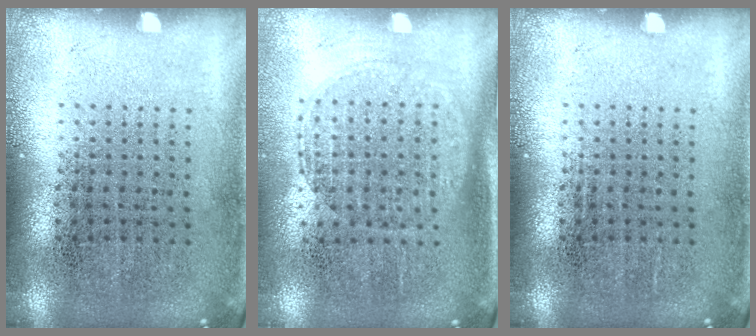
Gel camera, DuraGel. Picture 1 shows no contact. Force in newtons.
{"total": 1.5, "press": 1.3, "slide": 0.7}
{"total": 0.0}